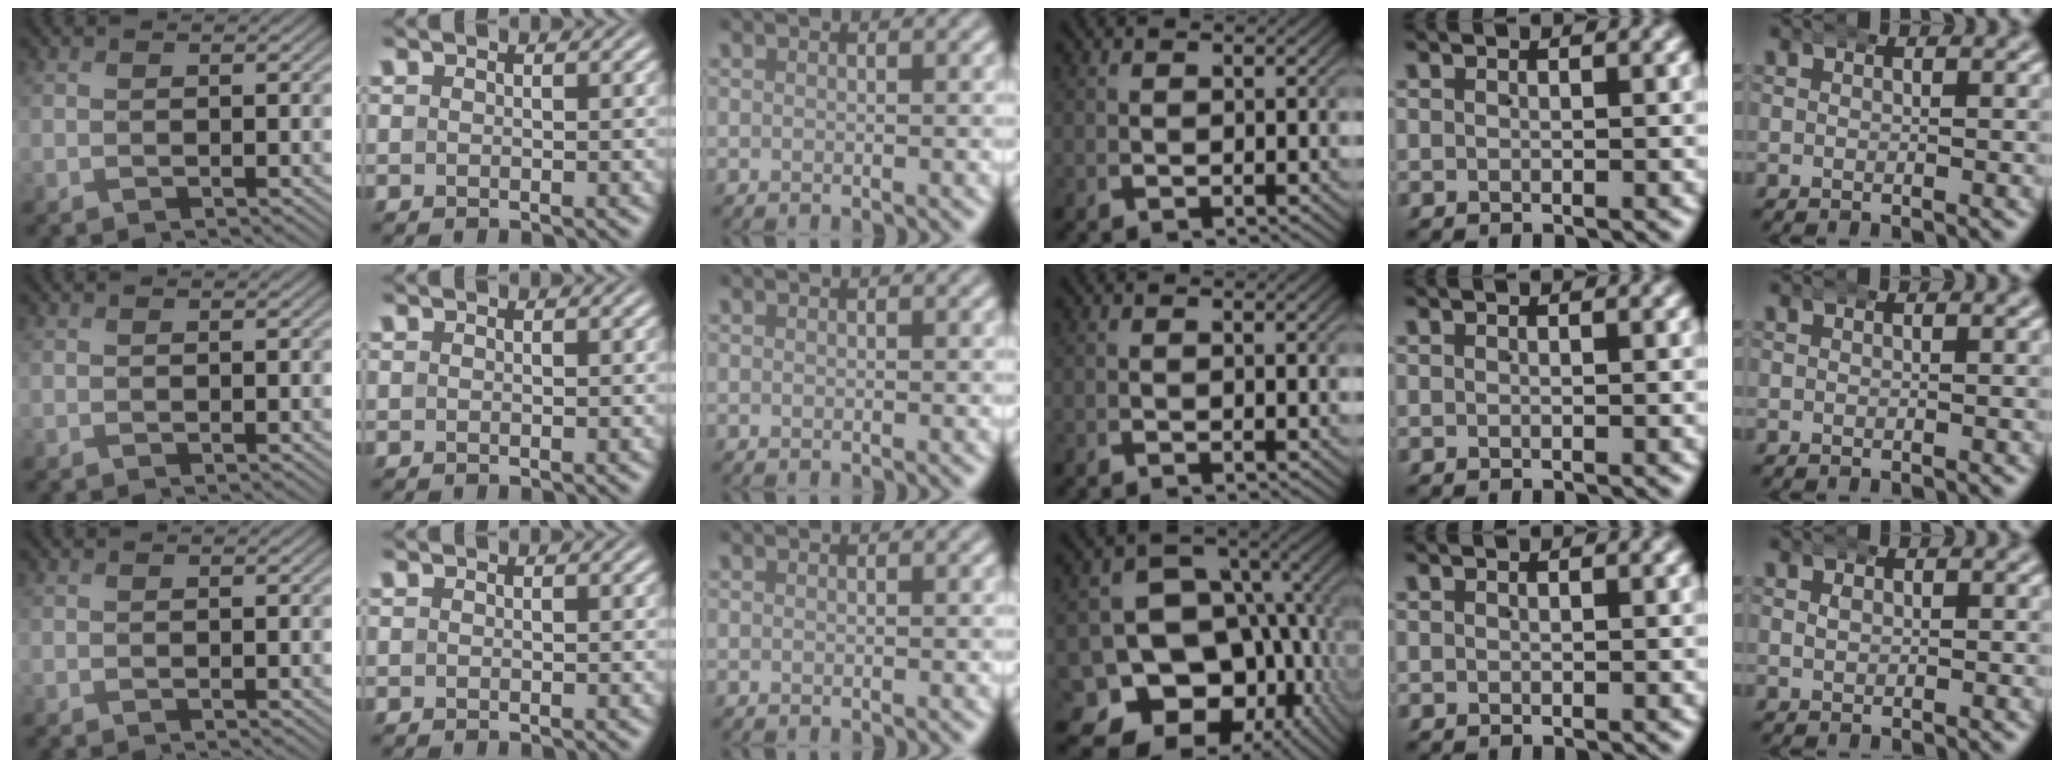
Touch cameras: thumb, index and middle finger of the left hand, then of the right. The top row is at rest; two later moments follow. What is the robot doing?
{"motion": "wrap", "object": "aluminum foil"}